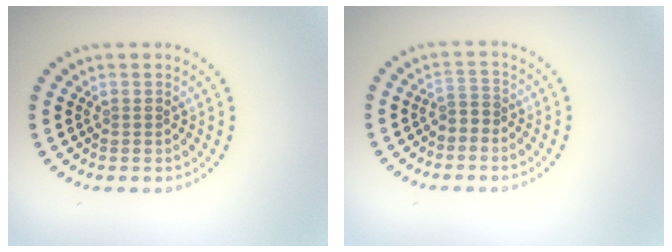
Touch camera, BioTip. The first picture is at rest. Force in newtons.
{"total": 1.5, "press": 1.2, "slide": 0.9}